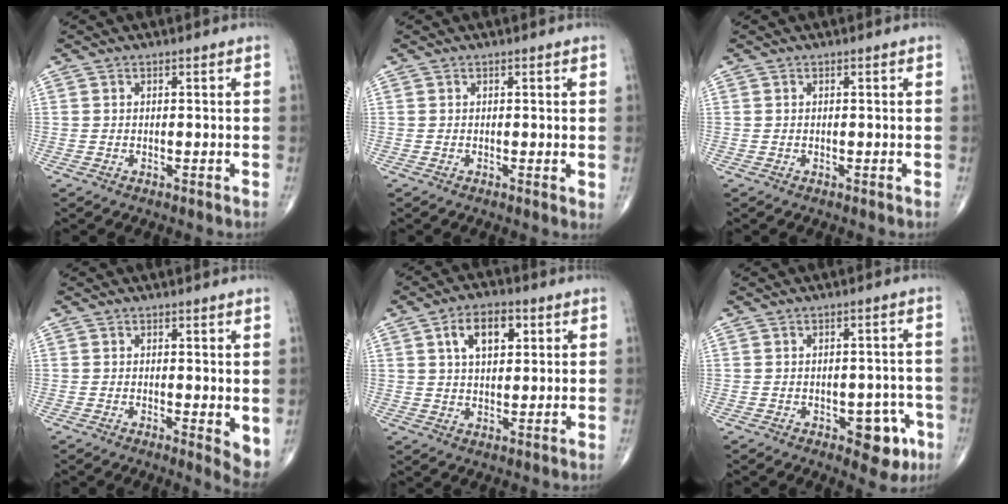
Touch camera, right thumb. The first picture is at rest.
{"total": 1.0, "force": [0.2, 0.3, 0.9], "torque": [-0.013, -0.004, 0.000]}
{"total": 0.0}
{"total": 4.0, "force": [0.4, 1.4, 3.8], "torque": [-0.047, -0.013, 0.004]}
{"total": 8.6, "force": [3.2, 4.9, 6.3], "torque": [-0.086, -0.002, 0.051]}
{"total": 7.0, "force": [-2.9, 3.7, 5.2], "torque": [-0.030, 0.016, -0.031]}